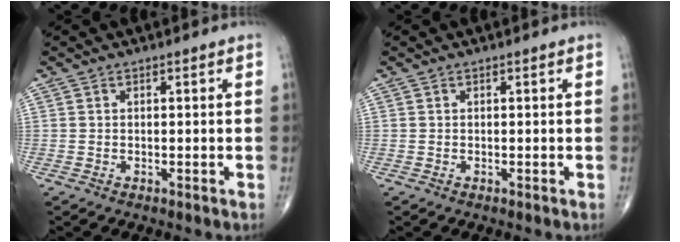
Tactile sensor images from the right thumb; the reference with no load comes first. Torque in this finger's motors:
{"motor_torque": [0.00, 0.00, 0.00, 0.00, 0.01]}